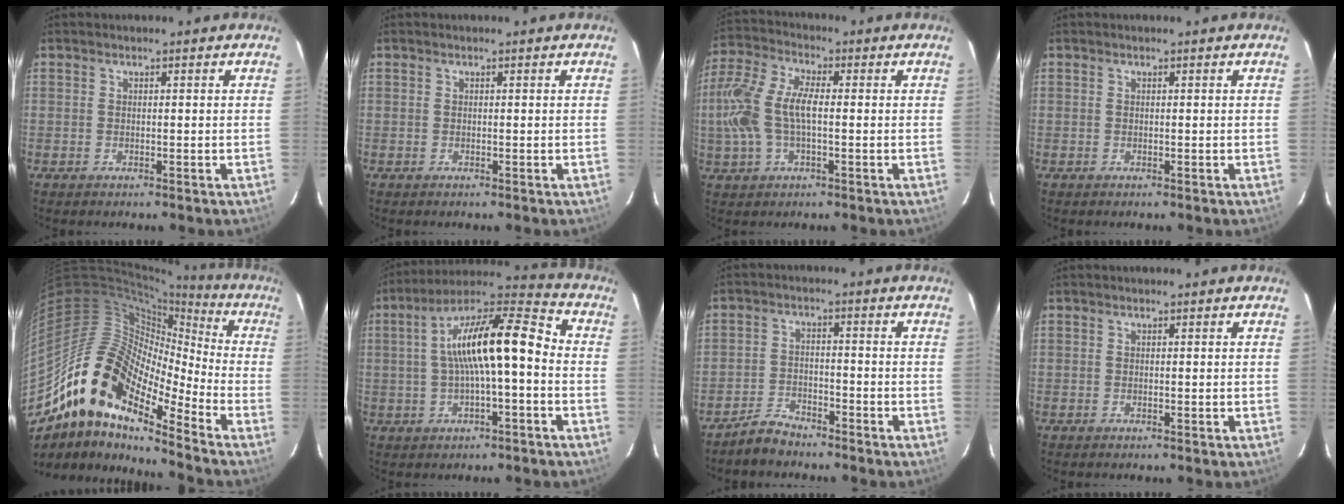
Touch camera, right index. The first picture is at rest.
{"total": 0.0}
{"total": 12.5, "force": [-0.7, 5.8, 11.0], "torque": [-0.244, 0.013, -0.016]}
{"total": 0.0}
{"total": 17.8, "force": [-12.0, 6.1, 11.7], "torque": [-0.187, -0.009, -0.243]}
{"total": 14.9, "force": [-0.4, 3.7, 14.4], "torque": [-0.243, 0.035, -0.009]}
{"total": 4.4, "force": [-4.0, 1.7, 0.8], "torque": [-0.030, 0.011, -0.072]}
{"total": 0.0}